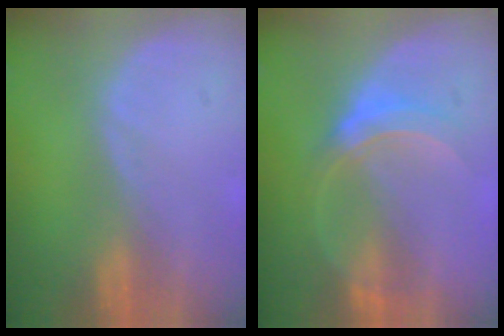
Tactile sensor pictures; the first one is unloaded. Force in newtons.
{"total": 5.5, "press": 5.5, "slide": 0.3}